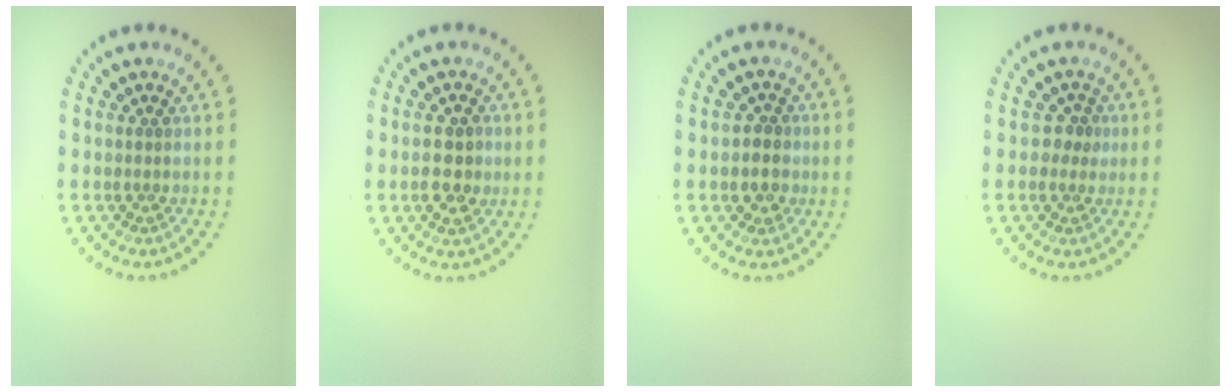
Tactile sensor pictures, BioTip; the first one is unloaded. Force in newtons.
{"total": 2.9, "press": 2.9, "slide": 0.2}
{"total": 2.3, "press": 2.1, "slide": 0.8}
{"total": 1.4, "press": 1.2, "slide": 0.7}